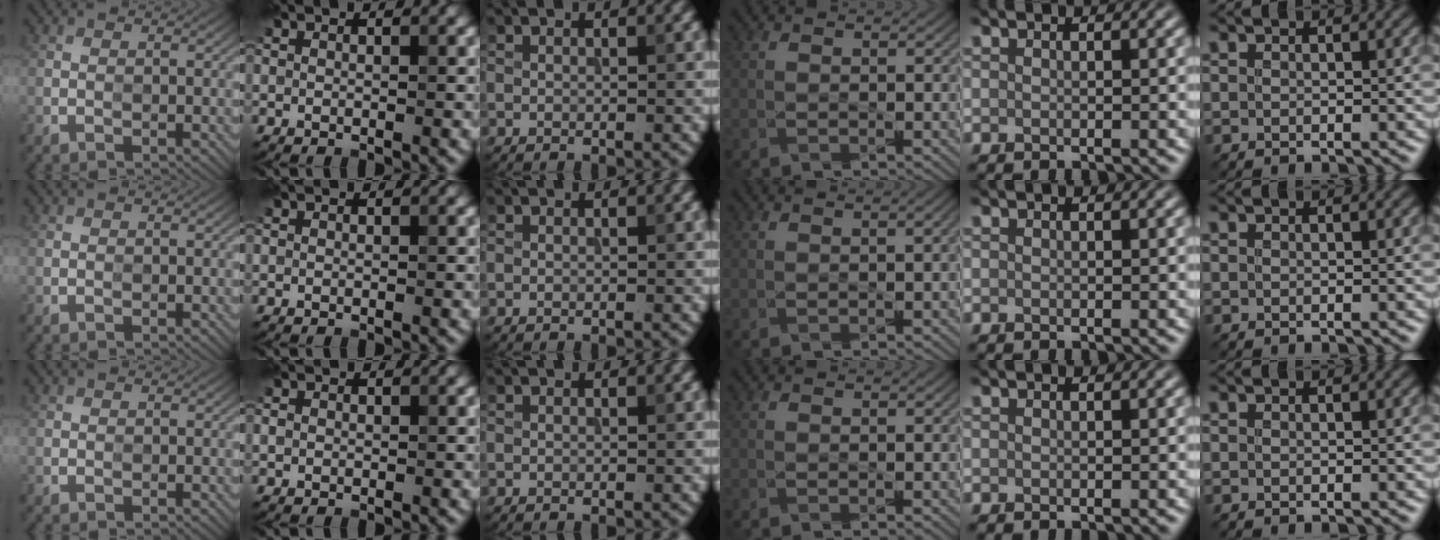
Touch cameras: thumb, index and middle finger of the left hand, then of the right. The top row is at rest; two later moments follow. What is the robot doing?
{"motion": "wipe", "object": "measuring cup"}